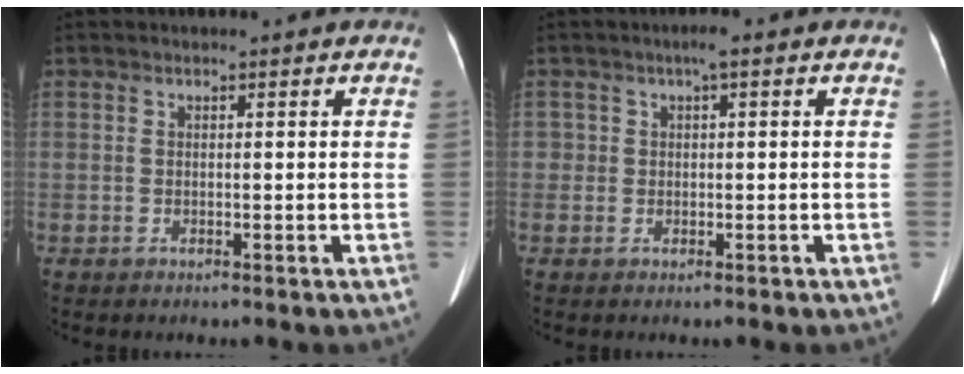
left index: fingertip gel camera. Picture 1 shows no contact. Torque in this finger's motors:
{"motor_torque": [0.21, -0.15, 0.03, 0.01]}